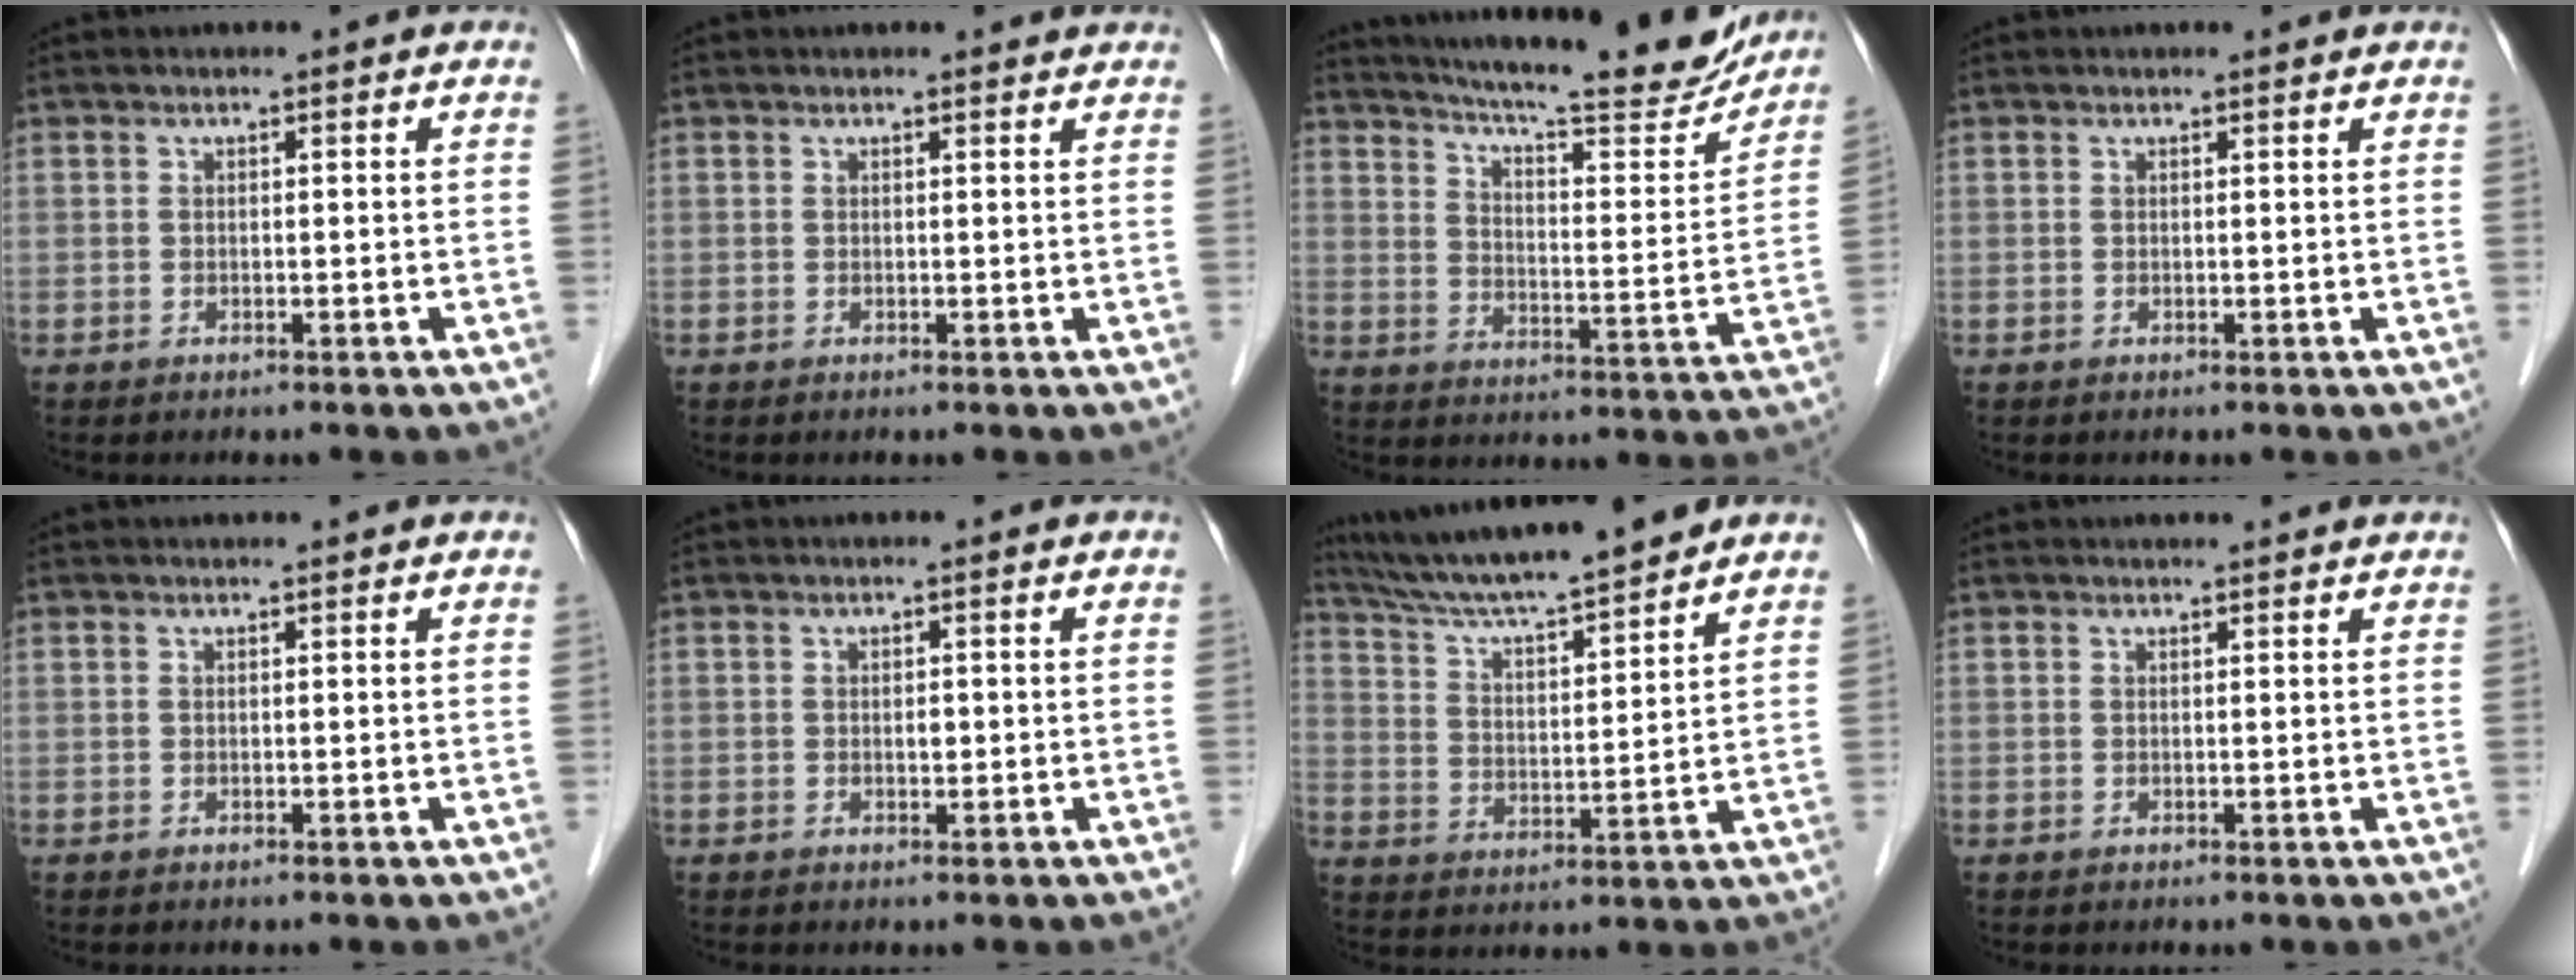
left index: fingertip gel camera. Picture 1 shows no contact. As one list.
[{"total": 1.5, "force": [1.5, 0.1, 0.2], "torque": [-0.012, -0.002, 0.014]}, {"total": 22.5, "force": [20.2, 2.4, 9.5], "torque": [-0.150, -0.035, 0.270]}, {"total": 0.9, "force": [0.9, -0.1, 0.1], "torque": [-0.011, 0.000, 0.011]}, {"total": 1.3, "force": [1.3, 0.0, 0.3], "torque": [-0.009, 0.006, 0.016]}, {"total": 0.9, "force": [0.1, 0.5, 0.7], "torque": [-0.011, 0.001, 0.001]}, {"total": 15.5, "force": [13.9, 0.4, 6.9], "torque": [-0.122, 0.012, 0.230]}, {"total": 3.0, "force": [2.9, 0.2, 0.6], "torque": [-0.010, 0.009, 0.030]}]